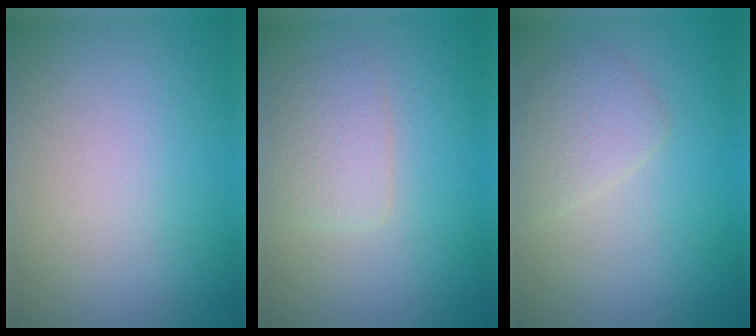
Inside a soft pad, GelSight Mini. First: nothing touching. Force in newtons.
{"total": 2.3, "press": 2.3, "slide": 0.1}
{"total": 2.2, "press": 2.2, "slide": 0.0}